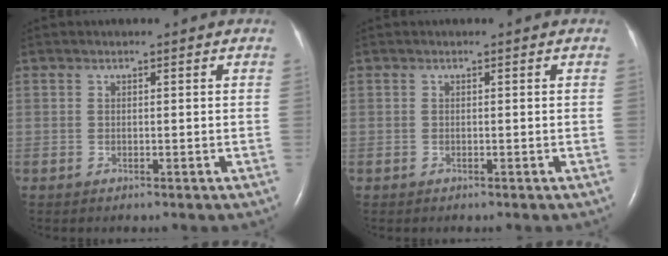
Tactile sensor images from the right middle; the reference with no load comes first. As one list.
[{"total": 0.0}]